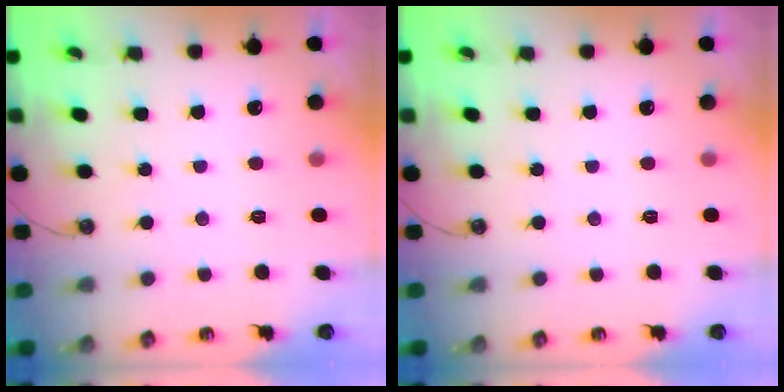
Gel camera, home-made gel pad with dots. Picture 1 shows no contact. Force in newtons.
{"total": 0.0}